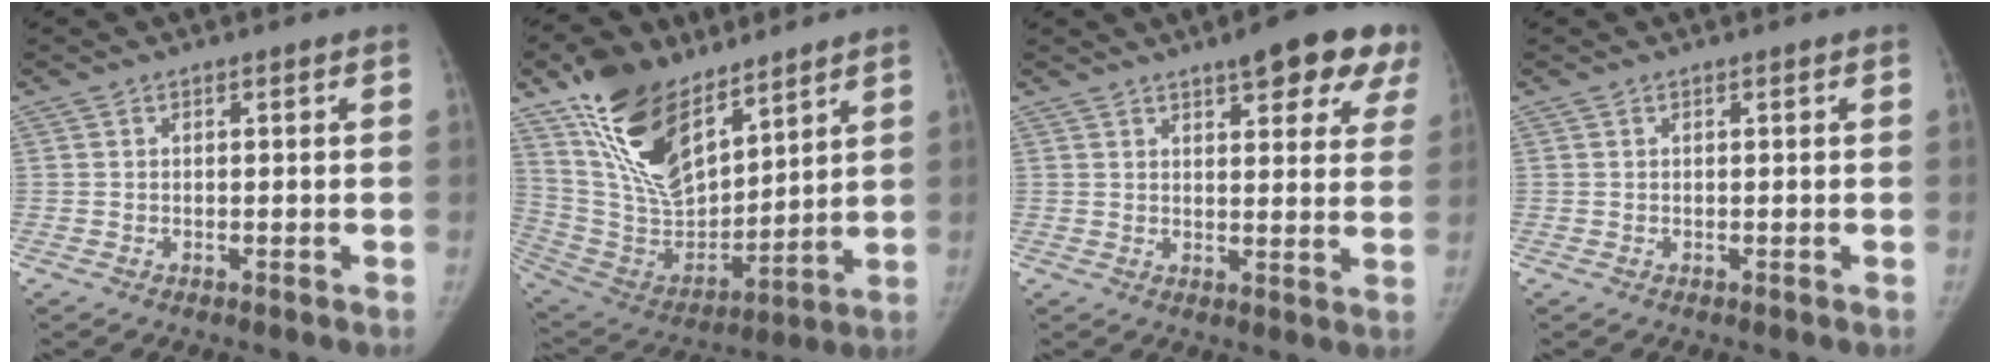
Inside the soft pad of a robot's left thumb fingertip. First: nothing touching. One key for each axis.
{"total": 22.8, "fx": 14.4, "fy": 11.0, "fz": 13.8, "tx": -0.217, "ty": -0.063, "tz": 0.277}
{"total": 14.8, "fx": 9.0, "fy": 4.5, "fz": 10.9, "tx": -0.109, "ty": -0.027, "tz": 0.104}
{"total": 0.0}